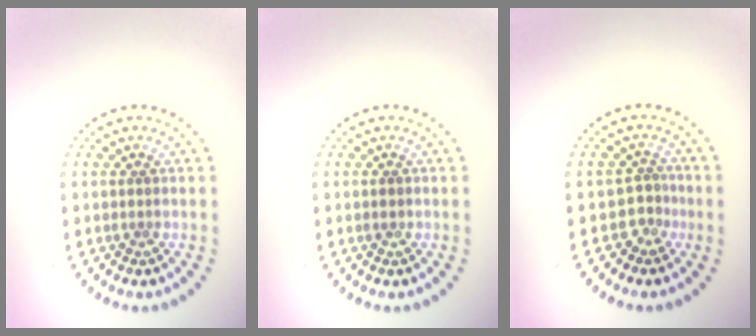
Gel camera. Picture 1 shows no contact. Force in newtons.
{"total": 0.7, "press": 0.7, "slide": 0.1}
{"total": 1.8, "press": 1.2, "slide": 1.4}